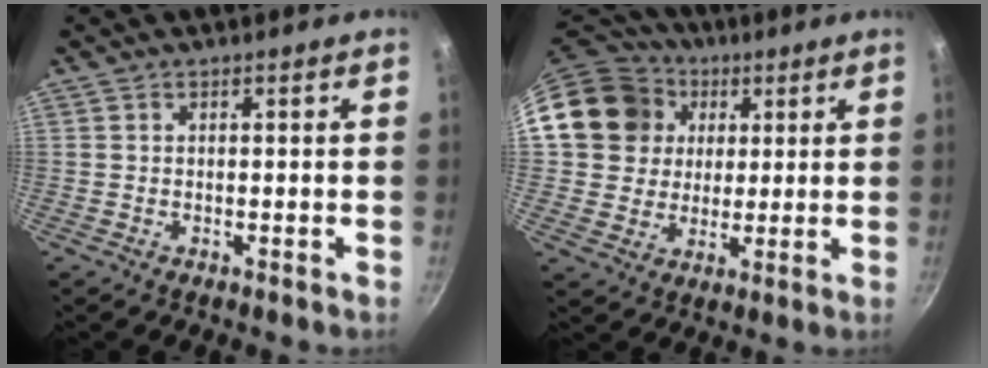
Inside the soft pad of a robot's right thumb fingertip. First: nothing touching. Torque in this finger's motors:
{"motor_torque": [0.41, 0.42, 0.32, -0.24, 0.09]}